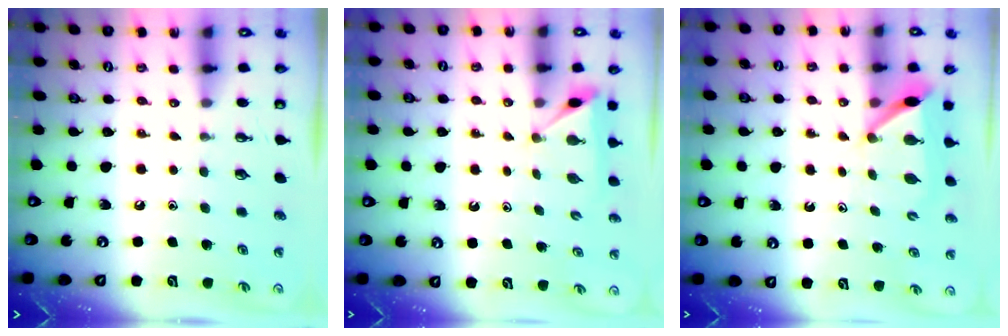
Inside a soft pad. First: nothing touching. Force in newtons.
{"total": 3.2, "press": 3.2, "slide": 0.4}
{"total": 6.0, "press": 6.0, "slide": 0.4}